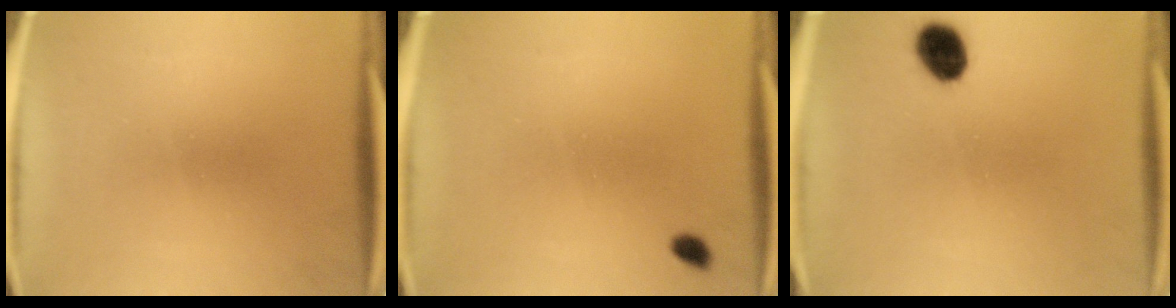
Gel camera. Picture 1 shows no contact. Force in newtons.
{"total": 1.3}
{"total": 6.5}